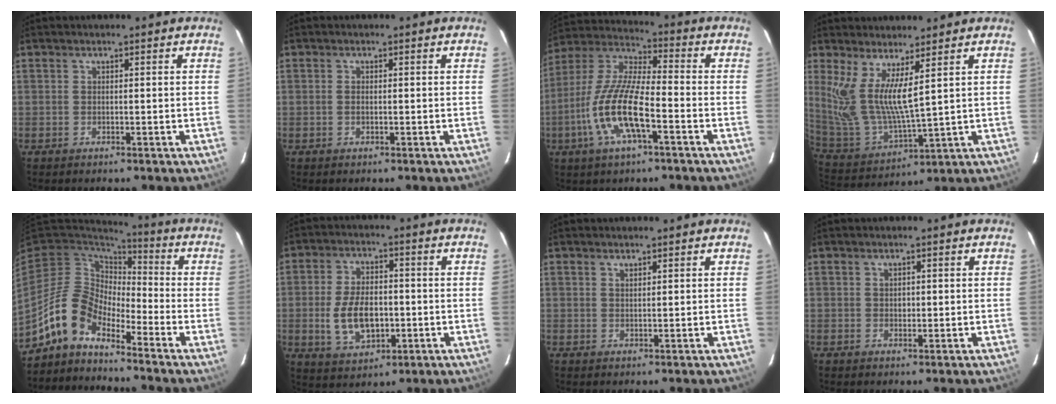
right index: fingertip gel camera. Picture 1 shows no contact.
{"total": 0.7, "force": [0.0, 0.4, 0.5], "torque": [-0.010, 0.001, -0.001]}
{"total": 14.8, "force": [-5.6, 3.9, 13.1], "torque": [-0.275, -0.007, -0.113]}
{"total": 11.3, "force": [5.8, 2.3, 9.4], "torque": [-0.188, -0.016, 0.131]}
{"total": 10.3, "force": [-7.9, 4.8, 4.7], "torque": [-0.093, 0.018, -0.161]}
{"total": 10.4, "force": [-1.8, 6.0, 8.3], "torque": [-0.171, 0.001, -0.020]}
{"total": 0.9, "force": [0.8, 0.2, 0.3], "torque": [-0.005, 0.000, 0.015]}
{"total": 1.1, "force": [0.4, 0.9, 0.5], "torque": [-0.005, 0.003, 0.008]}